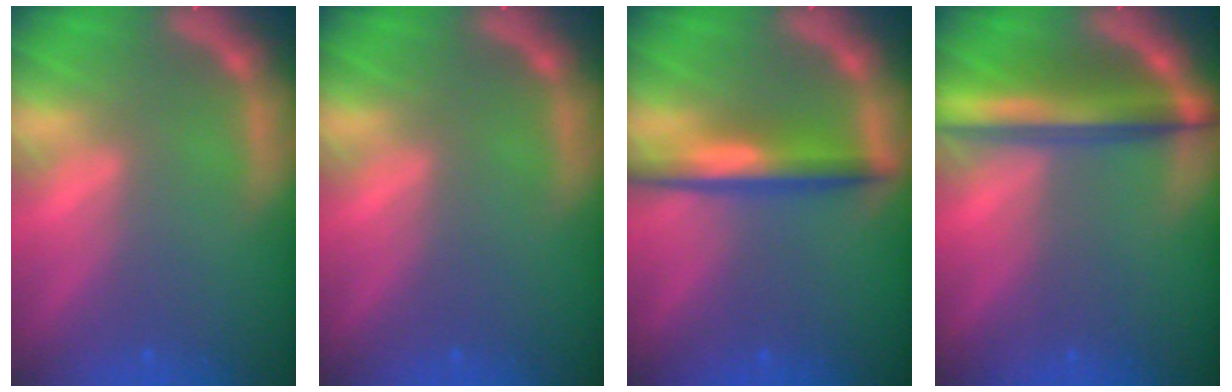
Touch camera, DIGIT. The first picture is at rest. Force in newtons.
{"total": 0.0}
{"total": 4.5}
{"total": 6.5}